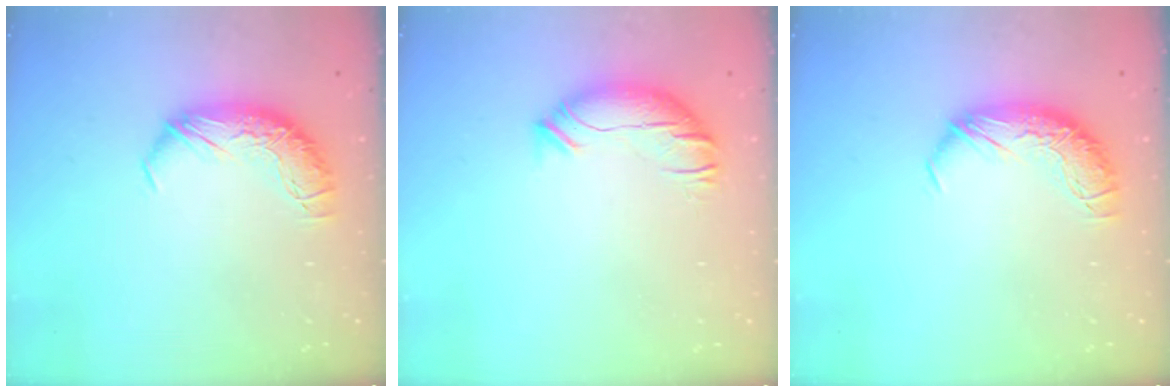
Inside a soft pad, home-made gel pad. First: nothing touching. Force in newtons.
{"total": 2.0, "press": 0.6, "slide": 1.9}
{"total": 0.0}